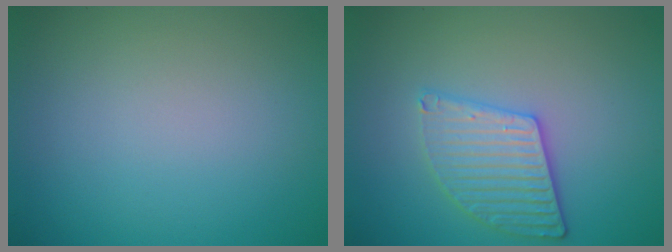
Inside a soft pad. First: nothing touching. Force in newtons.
{"total": 3.7, "press": 3.4, "slide": 1.4}